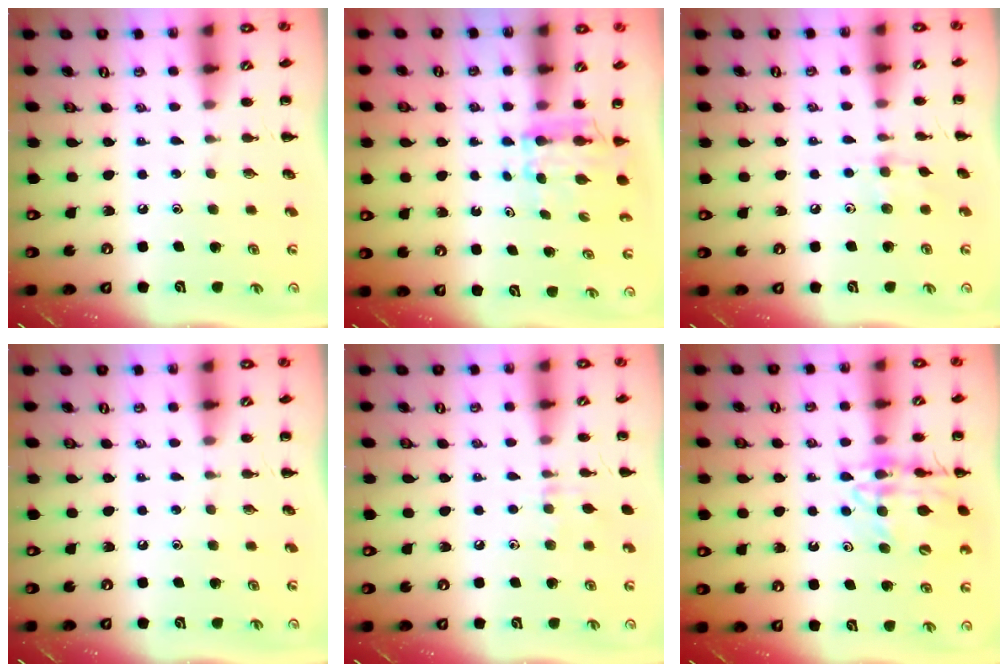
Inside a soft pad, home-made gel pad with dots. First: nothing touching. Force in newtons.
{"total": 5.9, "press": 5.9, "slide": 0.7}
{"total": 4.3, "press": 4.2, "slide": 1.2}
{"total": 0.0}
{"total": 6.4, "press": 6.0, "slide": 2.3}
{"total": 14.8, "press": 14.7, "slide": 2.2}